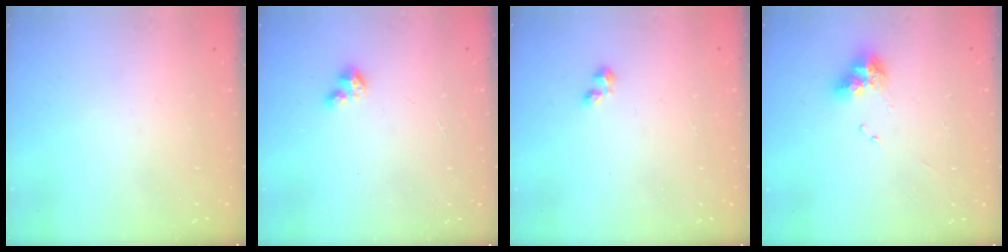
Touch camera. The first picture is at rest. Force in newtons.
{"total": 1.9, "press": 1.9, "slide": 0.3}
{"total": 1.7, "press": 1.7, "slide": 0.5}
{"total": 8.7, "press": 8.6, "slide": 1.0}